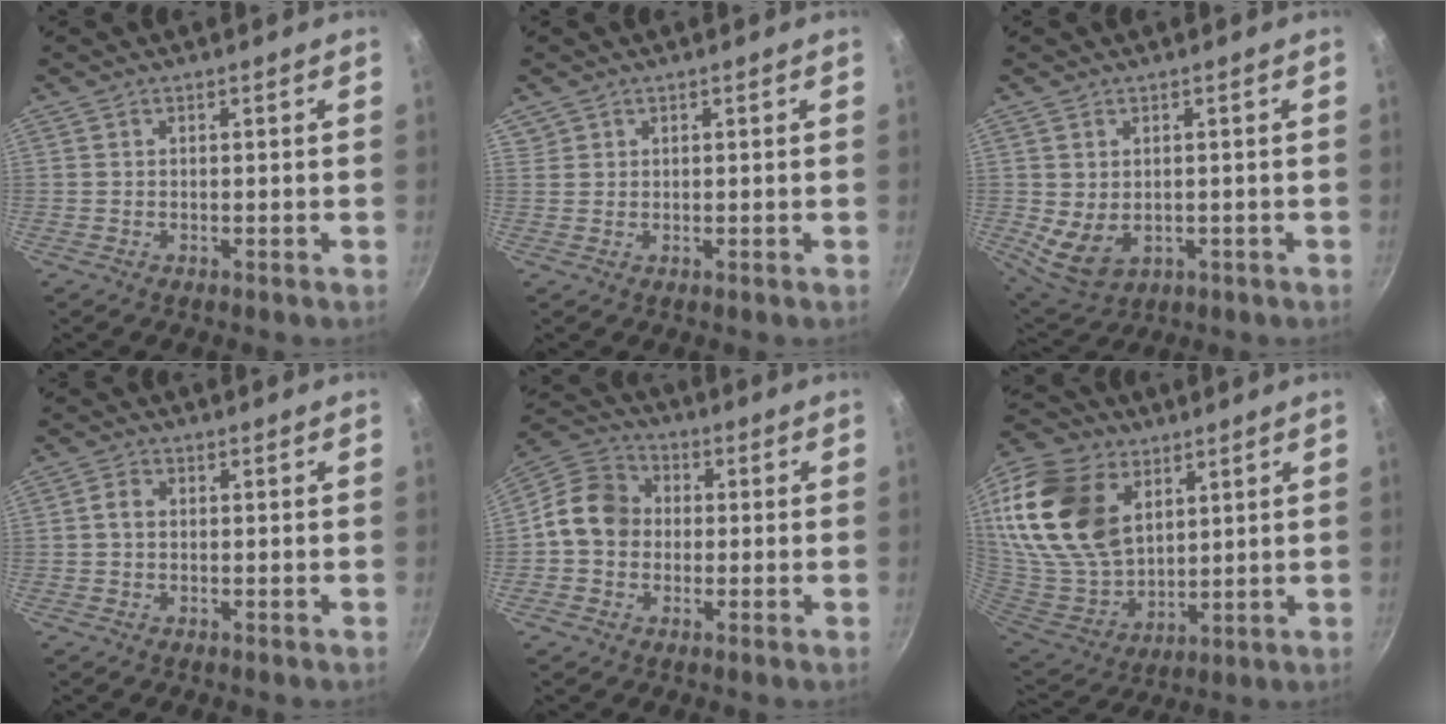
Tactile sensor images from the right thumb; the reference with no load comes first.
{"total": 1.4, "force": [0.8, 1.1, 0.2], "torque": [0.009, 0.011, 0.016]}
{"total": 6.6, "force": [-0.2, 4.8, 4.5], "torque": [-0.074, -0.015, 0.016]}
{"total": 2.1, "force": [0.0, 1.6, 1.4], "torque": [-0.025, 0.006, -0.002]}
{"total": 9.2, "force": [-0.7, 8.0, 4.6], "torque": [-0.051, 0.023, -0.034]}
{"total": 25.1, "force": [10.1, 16.5, 16.0], "torque": [-0.307, -0.033, 0.202]}